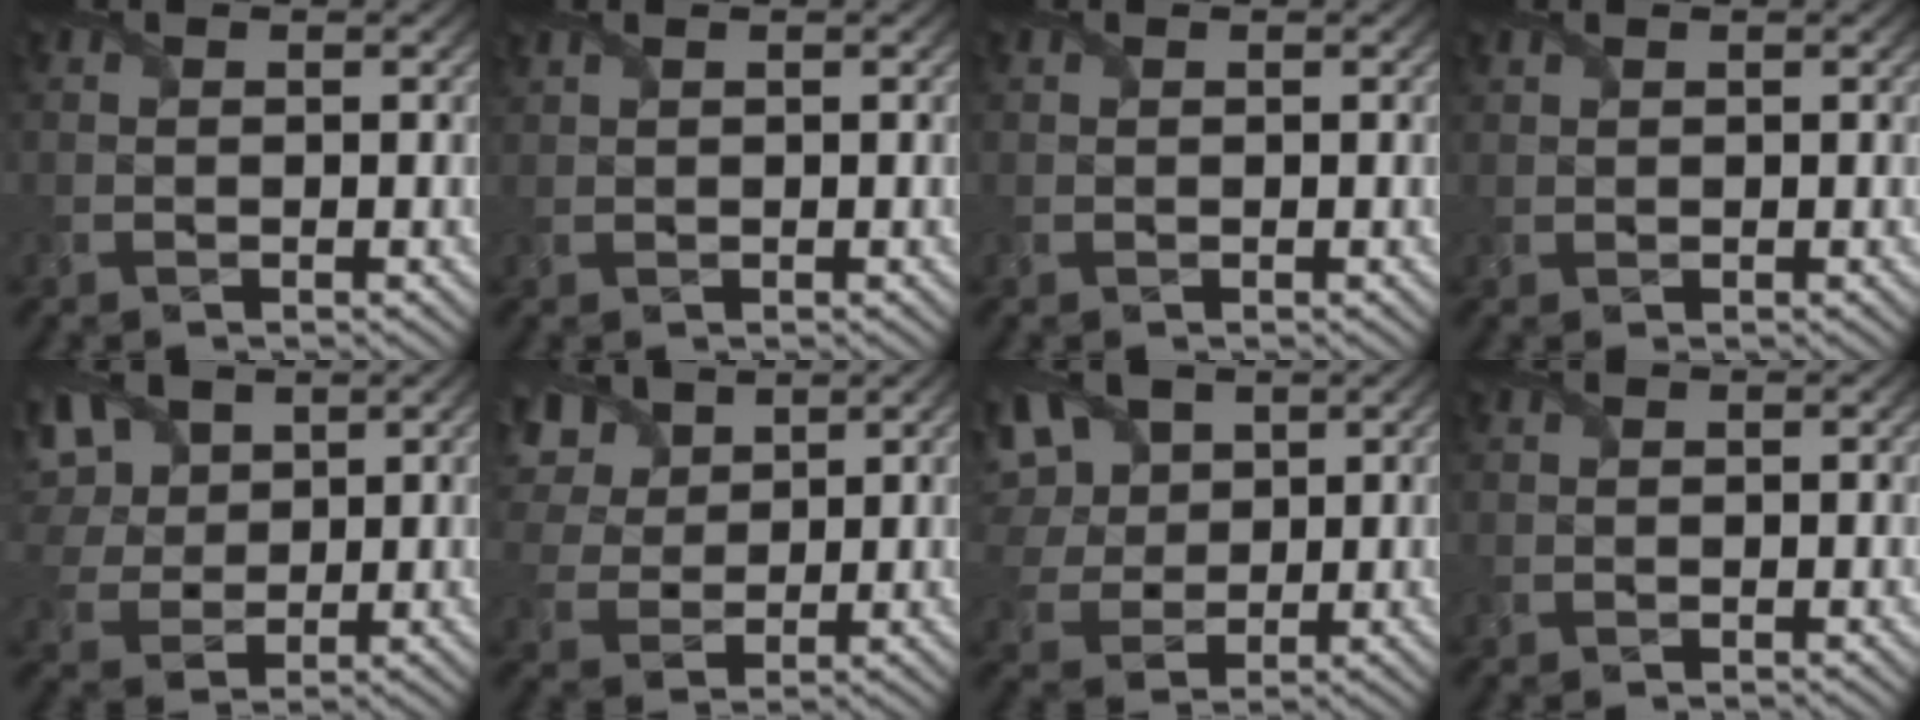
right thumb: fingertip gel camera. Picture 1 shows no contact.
{"total": 0.7, "force": [0.6, 0.1, 0.3], "torque": [-0.014, 0.004, 0.018]}
{"total": 0.0}
{"total": 0.8, "force": [0.7, 0.3, 0.1], "torque": [-0.010, 0.001, 0.018]}
{"total": 7.8, "force": [3.5, 5.2, 4.6], "torque": [-0.140, 0.012, 0.065]}
{"total": 8.5, "force": [4.7, 5.4, 4.7], "torque": [-0.147, 0.015, 0.086]}
{"total": 8.5, "force": [3.2, 5.9, 5.2], "torque": [-0.153, 0.013, 0.054]}
{"total": 0.0}